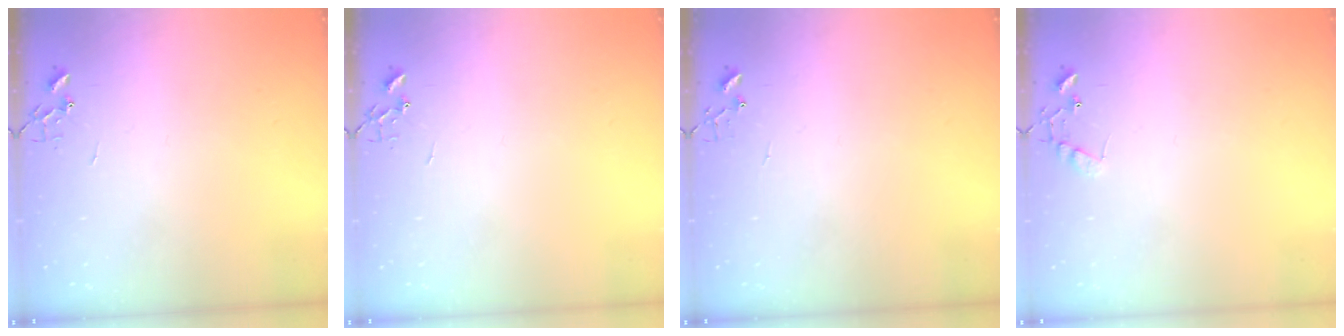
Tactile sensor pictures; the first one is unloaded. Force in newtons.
{"total": 0.0}
{"total": 3.9, "press": 3.9, "slide": 0.4}
{"total": 6.8, "press": 6.8, "slide": 0.5}